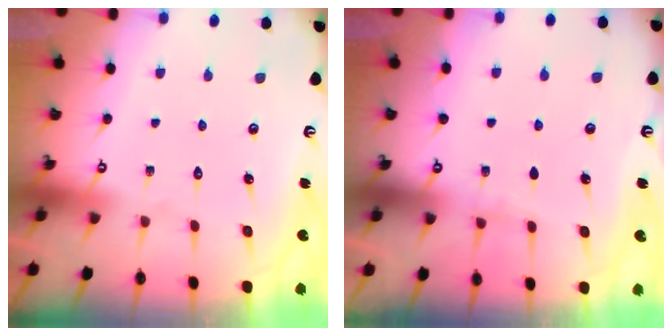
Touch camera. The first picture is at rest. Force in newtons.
{"total": 3.7, "press": 3.6, "slide": 1.0}